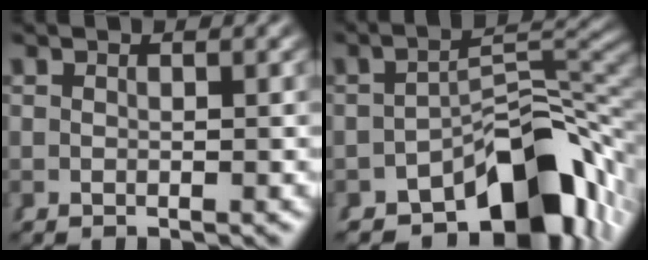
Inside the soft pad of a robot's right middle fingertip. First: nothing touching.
{"total": 10.3, "force": [-6.6, 3.9, 6.9], "torque": [-0.068, -0.004, -0.091]}